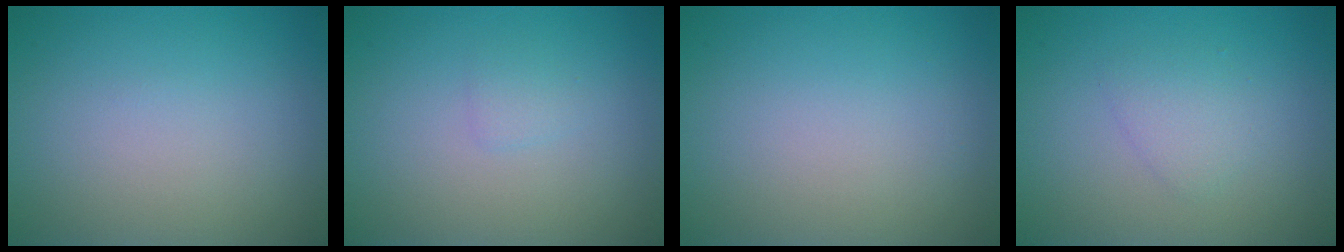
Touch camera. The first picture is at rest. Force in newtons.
{"total": 0.8, "press": 0.8, "slide": 0.0}
{"total": 0.0}
{"total": 1.6, "press": 1.6, "slide": 0.1}